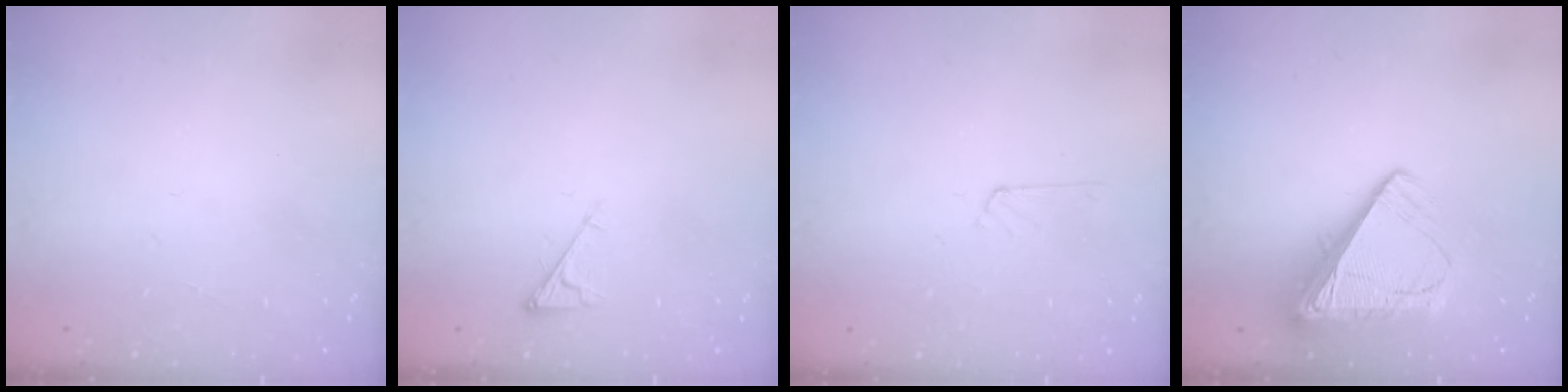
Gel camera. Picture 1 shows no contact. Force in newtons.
{"total": 2.8, "press": 2.7, "slide": 0.4}
{"total": 3.5, "press": 3.5, "slide": 0.3}
{"total": 11.8, "press": 11.7, "slide": 1.2}